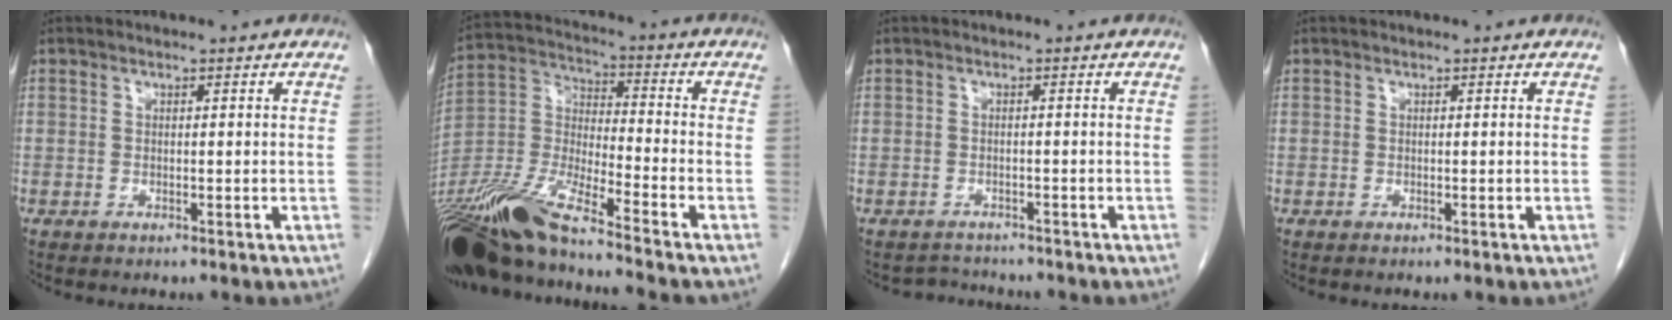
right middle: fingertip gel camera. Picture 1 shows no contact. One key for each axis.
{"total": 16.2, "fx": -13.3, "fy": 0.1, "fz": 9.2, "tx": -0.199, "ty": -0.013, "tz": -0.254}
{"total": 2.2, "fx": -2.0, "fy": 0.4, "fz": -0.6, "tx": 0.009, "ty": -0.008, "tz": -0.031}
{"total": 0.0}